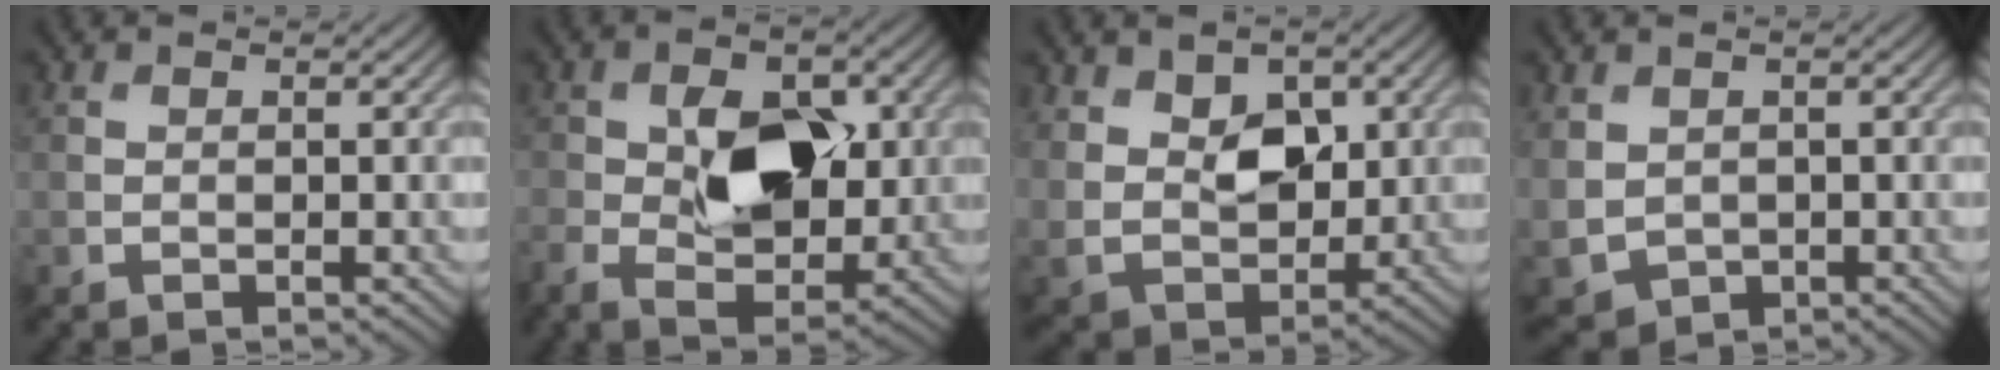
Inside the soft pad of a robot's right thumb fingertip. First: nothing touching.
{"total": 10.1, "force": [0.0, 6.1, 8.1], "torque": [-0.148, -0.007, 0.000]}
{"total": 8.2, "force": [3.0, 5.6, 5.2], "torque": [-0.116, -0.007, 0.048]}
{"total": 3.8, "force": [0.6, 3.2, 1.9], "torque": [-0.074, -0.016, 0.016]}